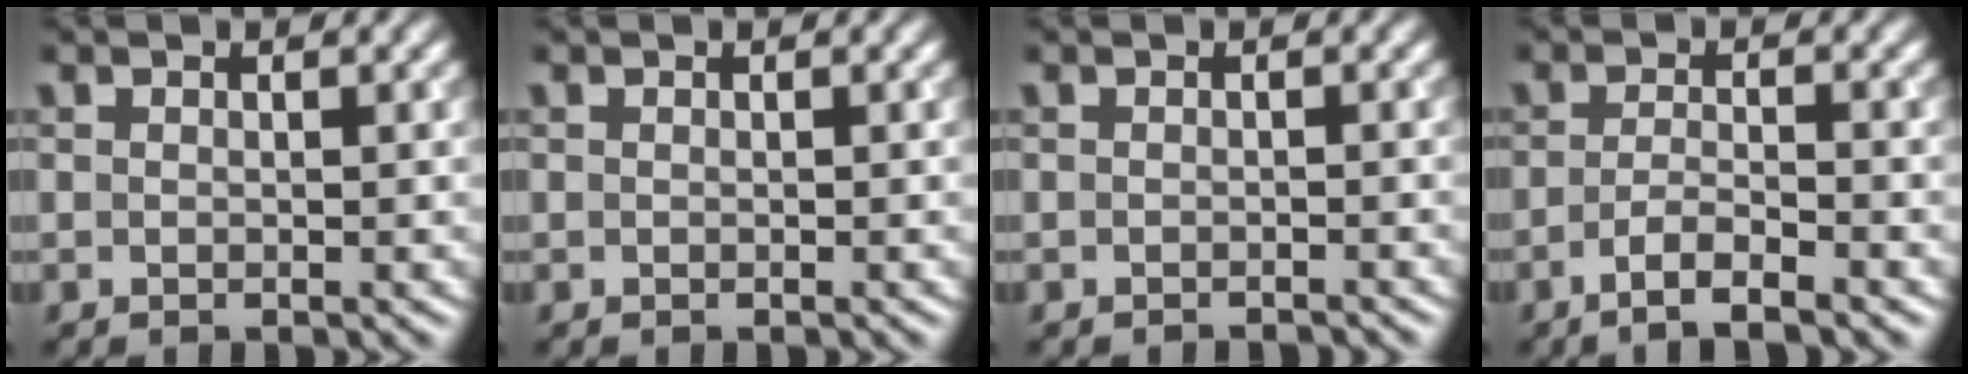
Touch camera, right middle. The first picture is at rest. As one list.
[{"total": 0.0}, {"total": 1.3, "force": [-1.2, 0.1, 0.3], "torque": [0.005, 0.000, -0.016]}, {"total": 3.1, "force": [-1.9, 0.7, 2.4], "torque": [-0.042, 0.000, -0.043]}]